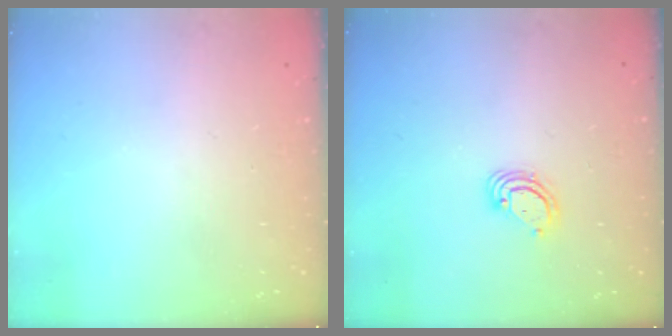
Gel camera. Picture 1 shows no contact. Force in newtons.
{"total": 3.7, "press": 3.7, "slide": 0.3}